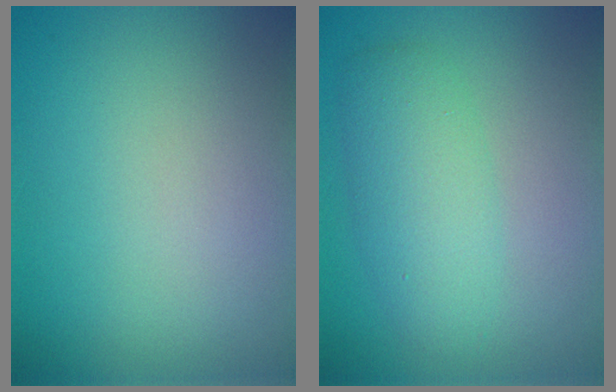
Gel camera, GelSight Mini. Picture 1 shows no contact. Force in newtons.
{"total": 4.0, "press": 4.0, "slide": 0.0}